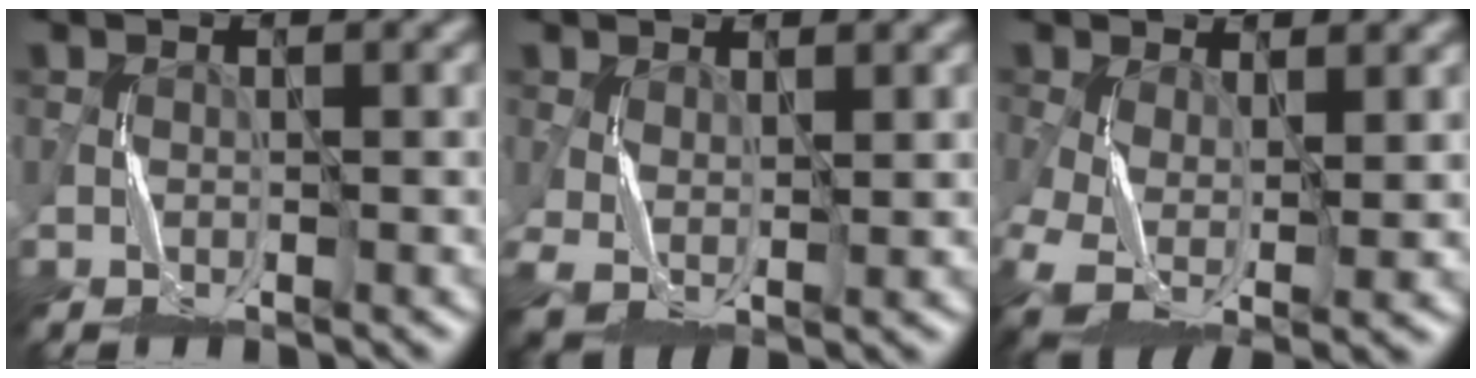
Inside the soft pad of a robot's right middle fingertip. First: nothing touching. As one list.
[{"total": 3.1, "force": [0.5, 1.8, 2.5], "torque": [-0.073, 0.000, 0.011]}, {"total": 7.1, "force": [-2.0, 3.7, 5.7], "torque": [-0.129, -0.017, -0.036]}]